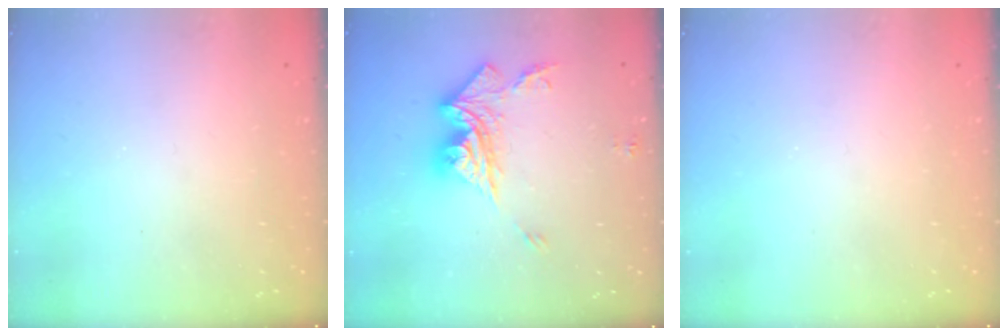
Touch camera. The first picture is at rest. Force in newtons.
{"total": 14.4, "press": 14.3, "slide": 1.7}
{"total": 0.0}